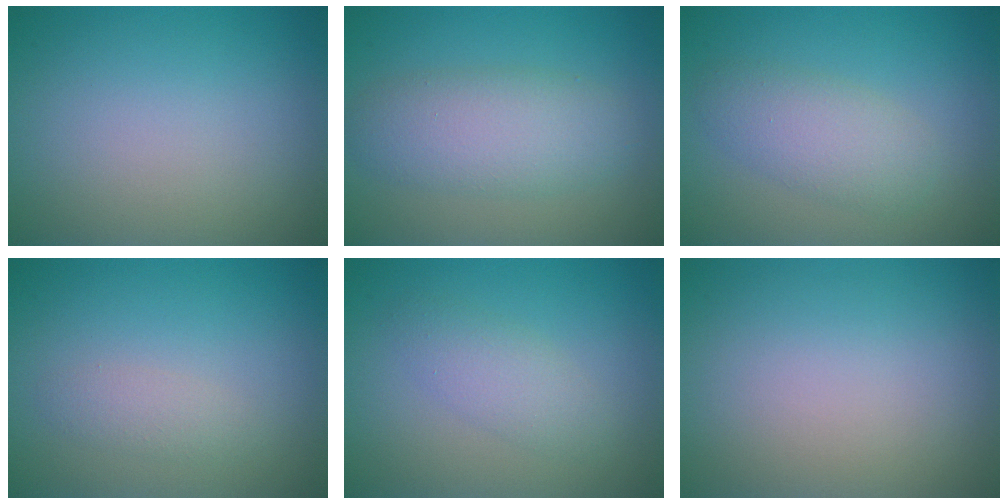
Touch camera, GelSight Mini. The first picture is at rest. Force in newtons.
{"total": 5.0, "press": 5.0, "slide": 0.1}
{"total": 3.2, "press": 3.2, "slide": 0.1}
{"total": 1.3, "press": 1.3, "slide": 0.1}
{"total": 2.4, "press": 2.4, "slide": 0.0}
{"total": 0.0}